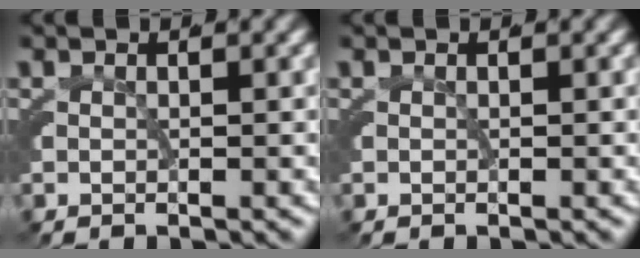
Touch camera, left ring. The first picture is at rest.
{"total": 0.0}